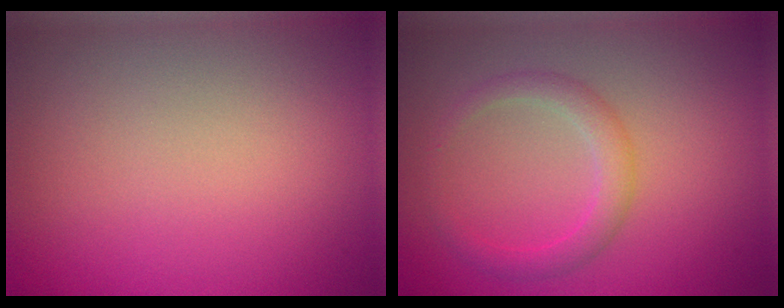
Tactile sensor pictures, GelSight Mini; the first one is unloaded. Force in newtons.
{"total": 2.4, "press": 2.4, "slide": 0.0}